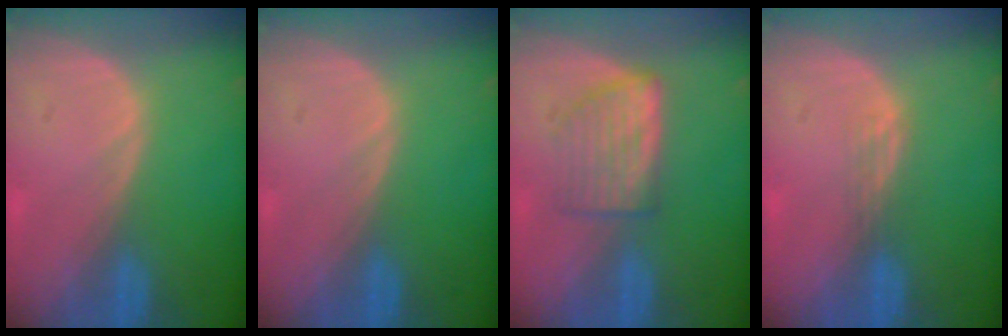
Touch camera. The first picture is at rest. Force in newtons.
{"total": 0.0}
{"total": 5.8, "press": 5.4, "slide": 2.1}
{"total": 1.8, "press": 1.3, "slide": 1.2}